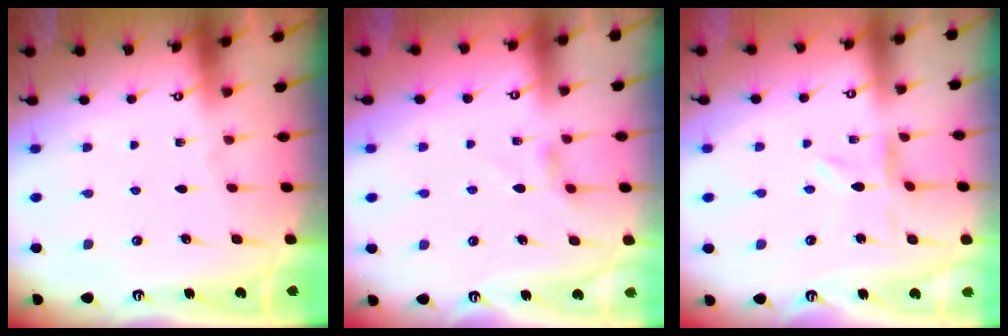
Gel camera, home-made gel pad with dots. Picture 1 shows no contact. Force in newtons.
{"total": 2.4, "press": 2.4, "slide": 0.4}
{"total": 0.7, "press": 0.7, "slide": 0.2}